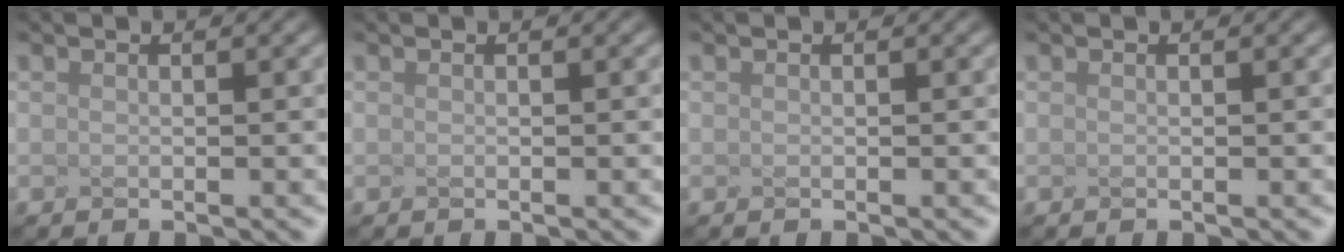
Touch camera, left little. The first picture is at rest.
{"total": 0.0}
{"total": 0.0}
{"total": 0.0}